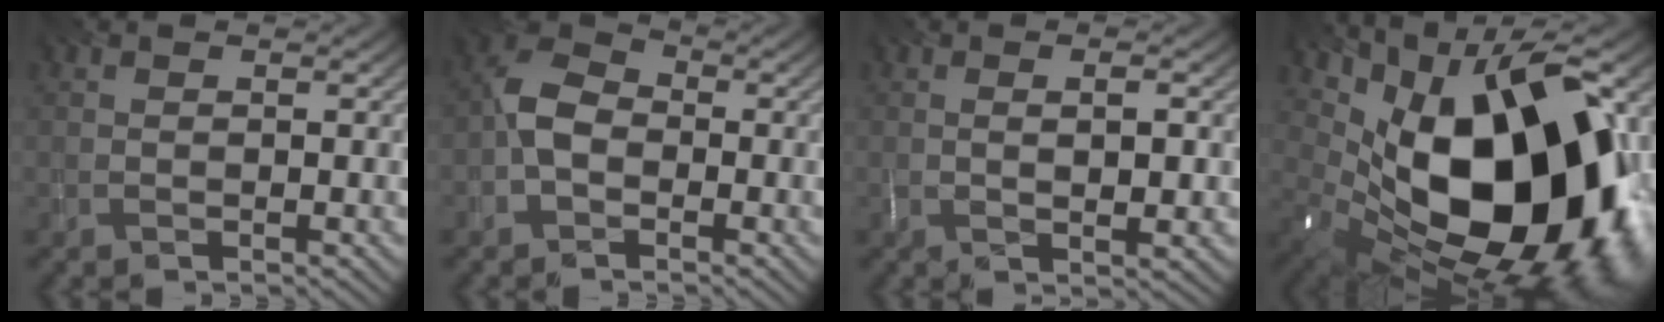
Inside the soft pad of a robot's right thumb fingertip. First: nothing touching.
{"total": 4.6, "force": [-1.5, 3.2, 2.9], "torque": [-0.059, 0.013, -0.041]}
{"total": 2.6, "force": [0.2, 0.6, 2.5], "torque": [-0.051, -0.002, 0.007]}
{"total": 18.6, "force": [1.1, 11.0, 15.0], "torque": [-0.241, -0.028, 0.030]}